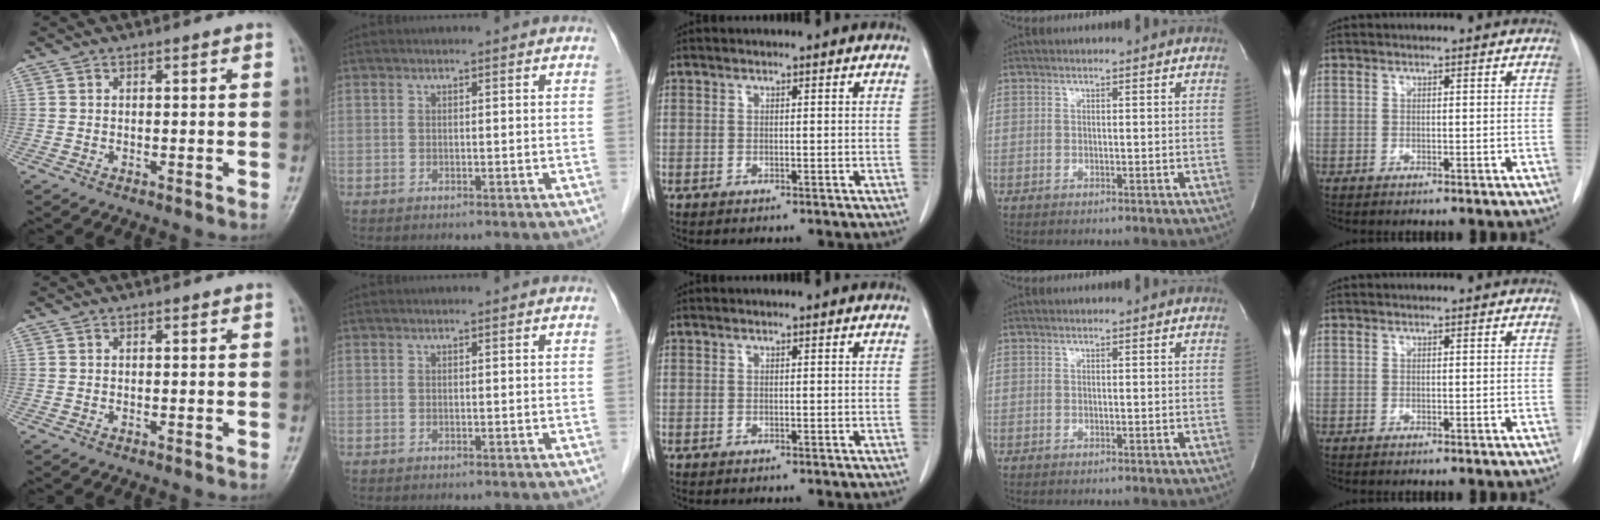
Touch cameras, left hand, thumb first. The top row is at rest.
{}